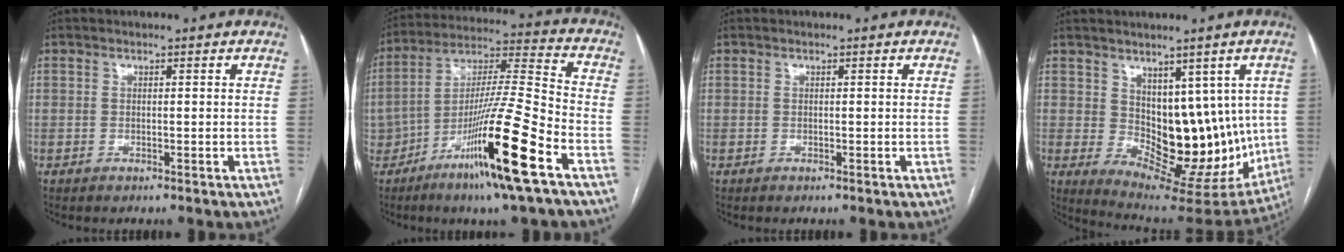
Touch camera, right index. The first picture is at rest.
{"total": 17.0, "force": [-8.4, -0.2, 14.8], "torque": [-0.270, -0.021, -0.150]}
{"total": 0.0}
{"total": 14.3, "force": [1.4, 8.3, 11.5], "torque": [-0.134, -0.003, 0.049]}